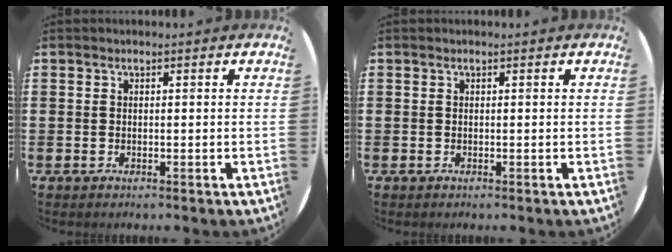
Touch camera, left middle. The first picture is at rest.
{"total": 0.0}